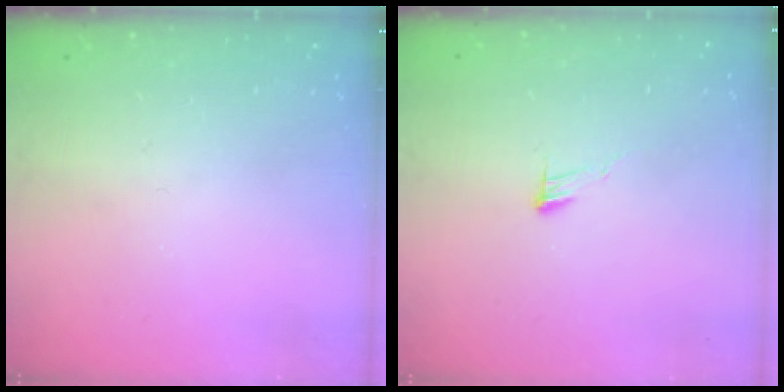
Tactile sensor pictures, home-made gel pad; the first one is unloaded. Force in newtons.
{"total": 4.2, "press": 4.2, "slide": 0.4}